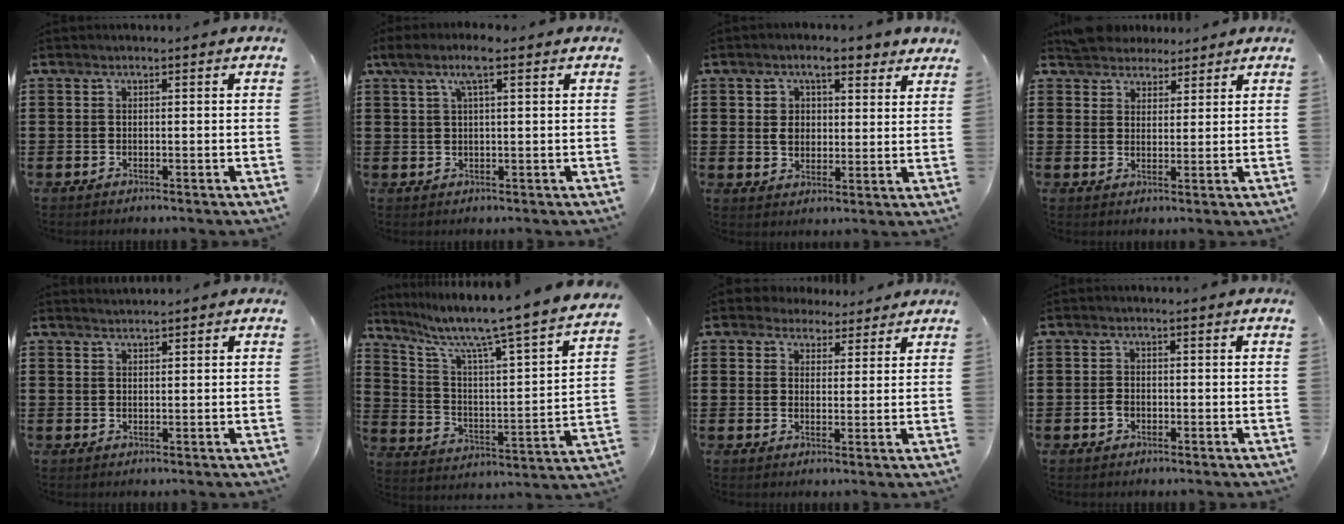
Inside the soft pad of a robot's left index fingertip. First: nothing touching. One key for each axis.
{"total": 4.5, "fx": 2.3, "fy": 0.8, "fz": 3.8, "tx": -0.080, "ty": 0.007, "tz": 0.038}
{"total": 5.4, "fx": 3.1, "fy": 3.1, "fz": 3.1, "tx": -0.065, "ty": 0.004, "tz": 0.053}
{"total": 4.3, "fx": 3.9, "fy": 1.9, "fz": 0.0, "tx": -0.019, "ty": 0.003, "tz": 0.077}
{"total": 1.2, "fx": 1.1, "fy": 0.3, "fz": -0.1, "tx": 0.000, "ty": 0.002, "tz": 0.023}
{"total": 8.1, "fx": 6.6, "fy": -0.1, "fz": 4.7, "tx": -0.119, "ty": -0.055, "tz": 0.098}
{"total": 3.1, "fx": 2.7, "fy": 1.5, "fz": 0.0, "tx": -0.015, "ty": 0.003, "tz": 0.052}
{"total": 1.4, "fx": -0.5, "fy": 1.0, "fz": 0.9, "tx": -0.027, "ty": -0.001, "tz": -0.012}